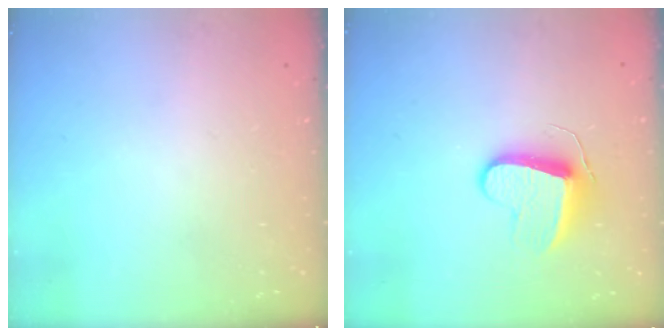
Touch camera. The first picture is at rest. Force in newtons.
{"total": 9.9, "press": 9.8, "slide": 0.6}